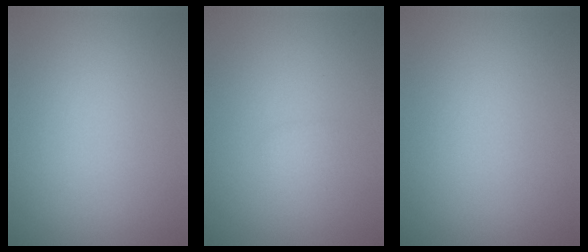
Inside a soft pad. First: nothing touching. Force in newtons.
{"total": 0.9, "press": 0.9, "slide": 0.1}
{"total": 0.0}